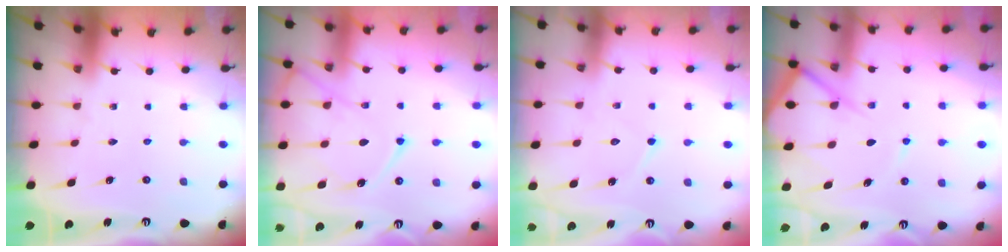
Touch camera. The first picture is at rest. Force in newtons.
{"total": 12.7, "press": 12.6, "slide": 1.5}
{"total": 7.1, "press": 7.1, "slide": 0.5}
{"total": 10.3, "press": 10.2, "slide": 1.2}